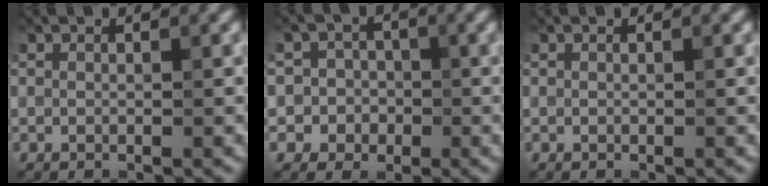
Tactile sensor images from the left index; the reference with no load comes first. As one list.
[{"total": 3.6, "force": [-0.9, 3.5, 0.3], "torque": [0.030, 0.007, -0.034]}, {"total": 0.0}]